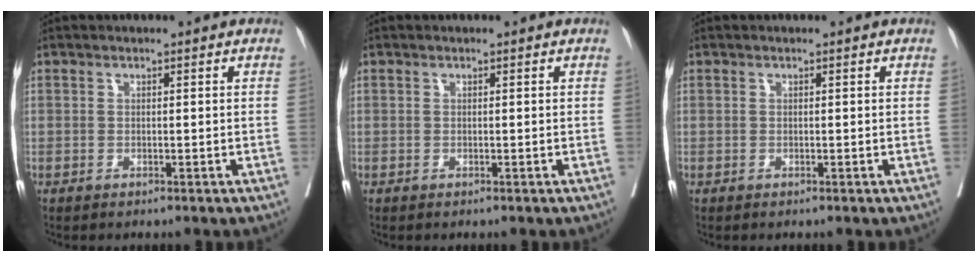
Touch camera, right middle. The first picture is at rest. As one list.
[{"total": 0.0}, {"total": 0.0}]